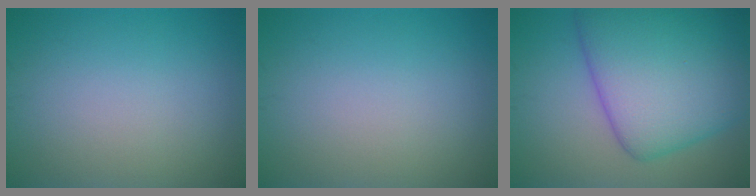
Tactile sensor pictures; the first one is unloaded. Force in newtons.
{"total": 0.0}
{"total": 11.1, "press": 11.1, "slide": 0.2}